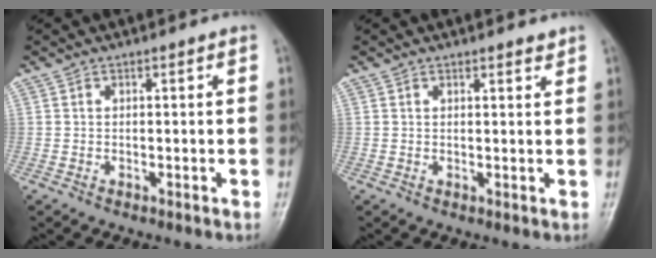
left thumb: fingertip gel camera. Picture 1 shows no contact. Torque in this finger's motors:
{"motor_torque": [-0.30, -0.29, -0.35, -0.26, 0.02]}